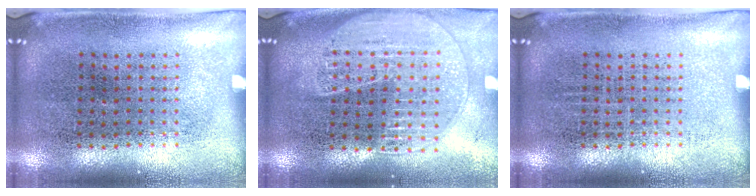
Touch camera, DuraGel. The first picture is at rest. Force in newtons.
{"total": 1.9, "press": 1.7, "slide": 0.8}
{"total": 0.0}